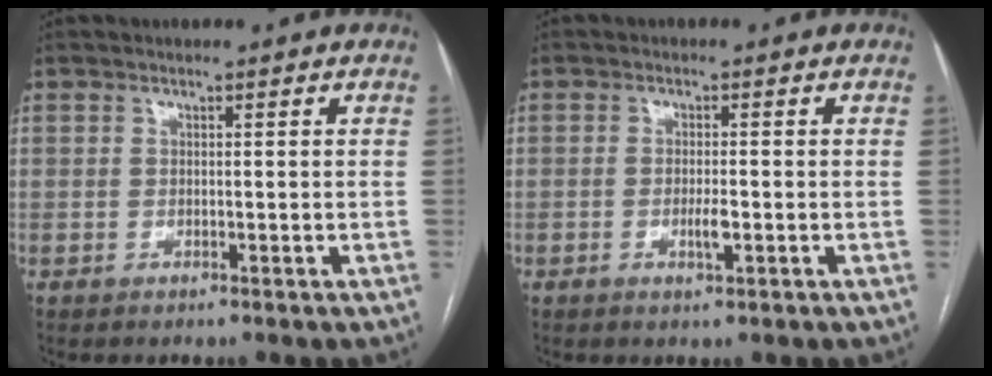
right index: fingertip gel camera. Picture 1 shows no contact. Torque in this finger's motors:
{"motor_torque": [0.69, 0.12, 0.11, 0.04]}